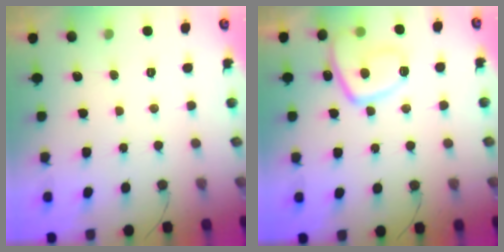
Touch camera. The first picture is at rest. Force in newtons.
{"total": 11.0, "press": 10.9, "slide": 1.2}